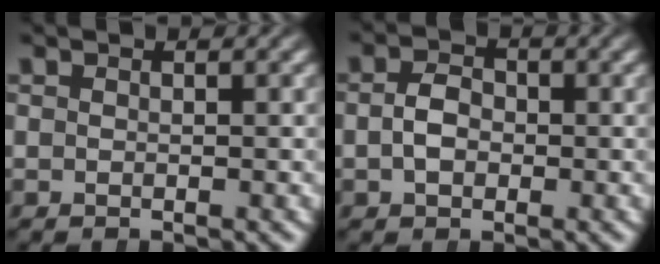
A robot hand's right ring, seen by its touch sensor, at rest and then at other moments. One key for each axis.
{"total": 2.6, "fx": -0.5, "fy": 2.0, "fz": 1.6, "tx": -0.034, "ty": -0.005, "tz": -0.006}